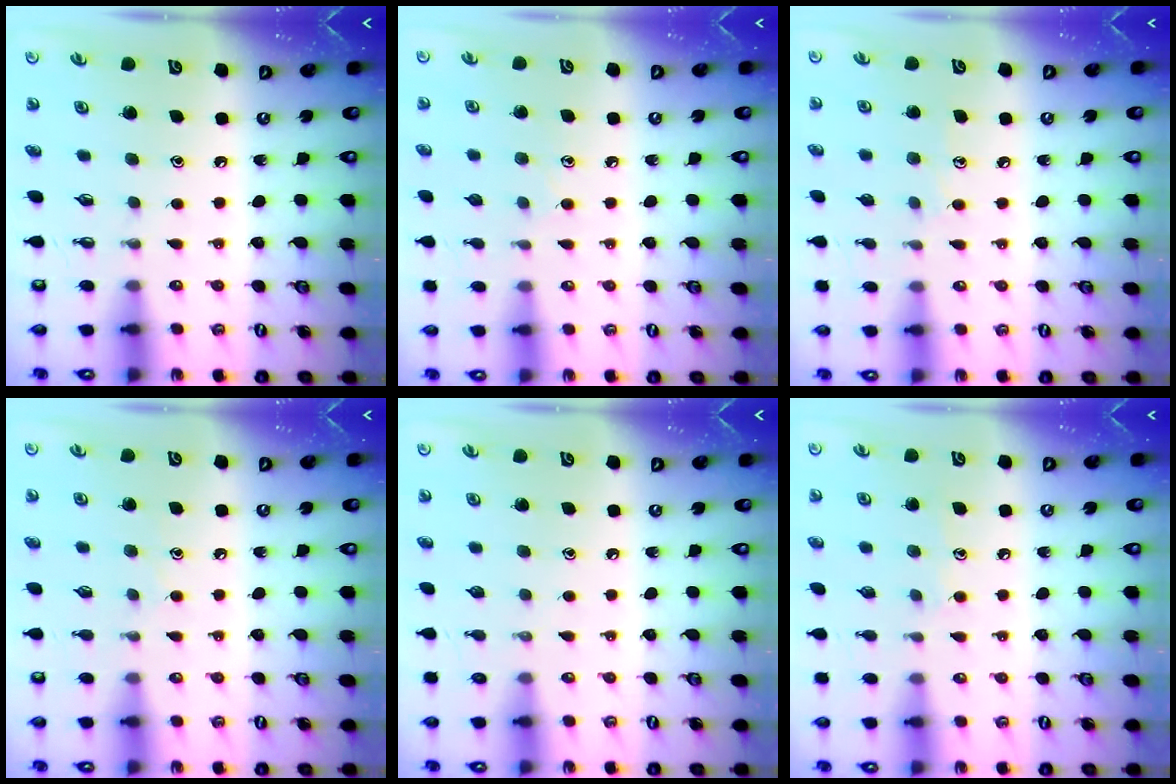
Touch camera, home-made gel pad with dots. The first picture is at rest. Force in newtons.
{"total": 7.3, "press": 7.2, "slide": 0.7}
{"total": 5.2, "press": 5.2, "slide": 0.4}
{"total": 5.3, "press": 5.3, "slide": 0.7}
{"total": 0.0}
{"total": 6.5, "press": 6.5, "slide": 0.7}